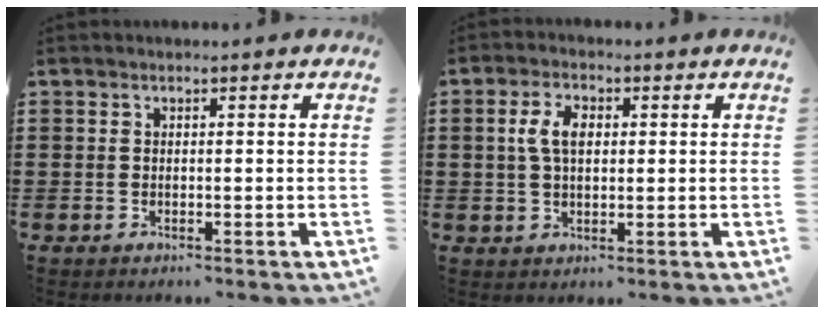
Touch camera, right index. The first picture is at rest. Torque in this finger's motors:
{"motor_torque": [0.38, -0.30, 0.57, 0.12]}